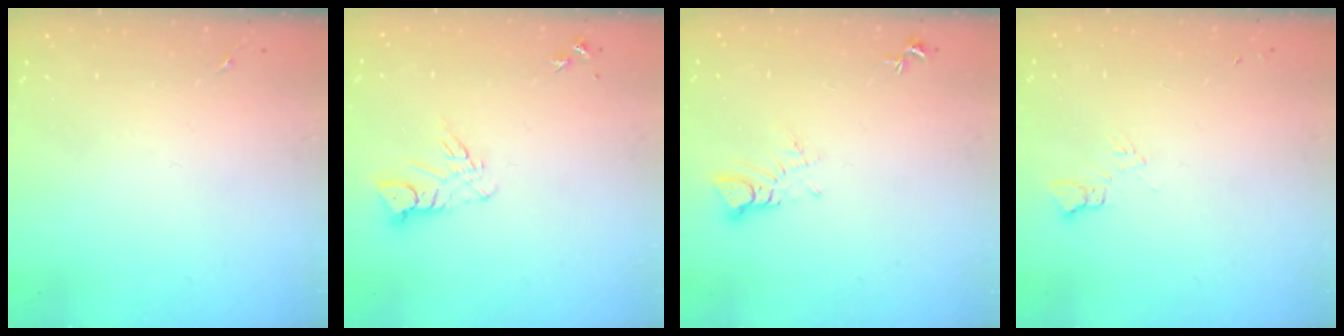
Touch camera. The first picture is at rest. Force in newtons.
{"total": 7.0, "press": 7.0, "slide": 0.7}
{"total": 3.6, "press": 3.6, "slide": 0.2}
{"total": 5.3, "press": 5.3, "slide": 0.4}